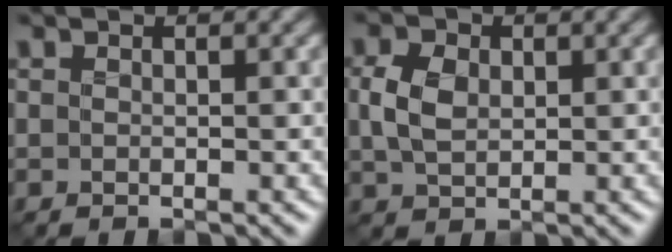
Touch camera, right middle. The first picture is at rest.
{"total": 3.2, "force": [0.3, 2.3, 2.2], "torque": [-0.057, 0.001, 0.006]}